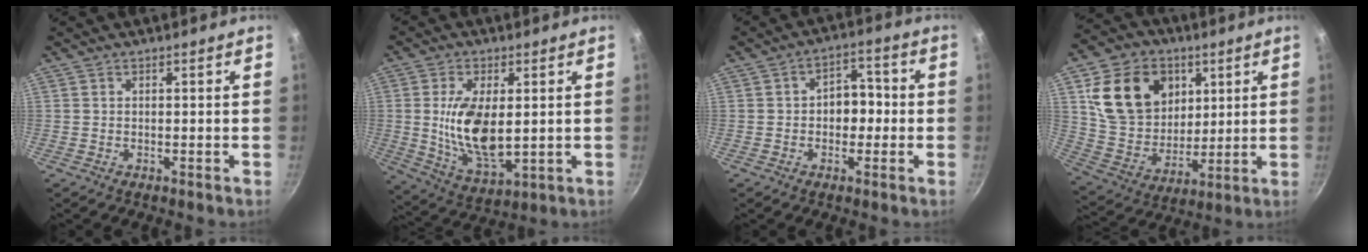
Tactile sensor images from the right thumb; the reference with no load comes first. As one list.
[{"total": 13.0, "force": [0.8, 6.4, 11.2], "torque": [-0.201, -0.020, 0.026]}, {"total": 6.6, "force": [-0.5, 4.6, 4.6], "torque": [-0.037, 0.023, -0.017]}, {"total": 19.5, "force": [6.9, 15.1, 10.2], "torque": [-0.153, -0.010, 0.134]}]